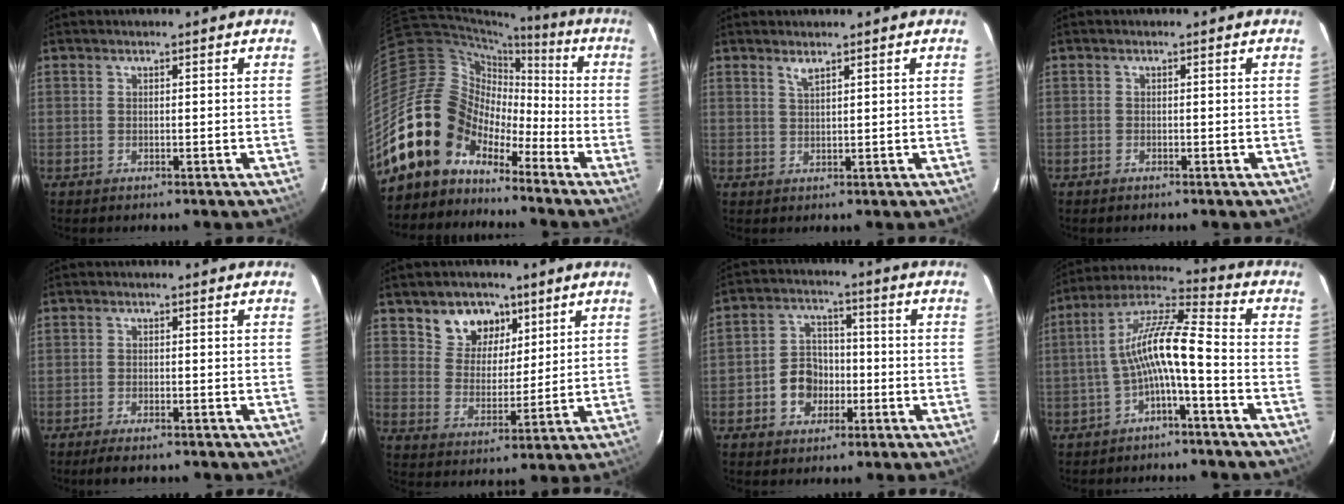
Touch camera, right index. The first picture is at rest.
{"total": 16.0, "force": [-11.0, 10.8, 4.0], "torque": [-0.089, 0.039, -0.203]}
{"total": 1.6, "force": [1.2, 0.3, 1.0], "torque": [-0.018, 0.001, 0.022]}
{"total": 0.6, "force": [-0.5, 0.3, 0.1], "torque": [-0.004, 0.000, -0.011]}
{"total": 4.4, "force": [-3.6, 1.0, 2.2], "torque": [-0.053, -0.014, -0.063]}
{"total": 9.2, "force": [5.5, 6.7, 3.1], "torque": [-0.061, 0.016, 0.100]}
{"total": 7.4, "force": [-2.6, 6.1, 3.2], "torque": [-0.069, 0.023, -0.037]}
{"total": 10.8, "force": [-3.0, 1.4, 10.3], "torque": [-0.217, 0.023, -0.059]}